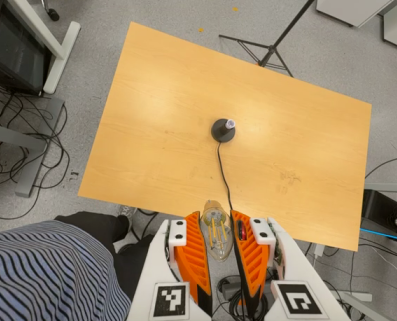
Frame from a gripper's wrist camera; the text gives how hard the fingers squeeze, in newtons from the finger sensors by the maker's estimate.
{"total": 19.0, "left": 22.4, "right": 15.6}